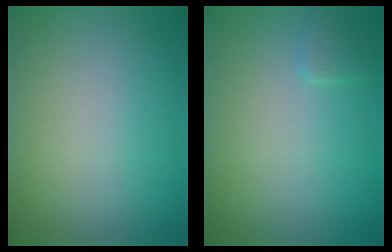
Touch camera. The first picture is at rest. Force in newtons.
{"total": 0.9, "press": 0.9, "slide": 0.1}